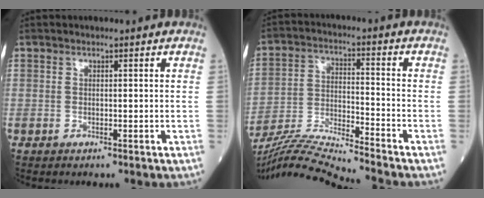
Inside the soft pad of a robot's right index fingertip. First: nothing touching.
{"total": 12.6, "force": [-11.8, -2.7, 3.5], "torque": [-0.061, -0.004, -0.216]}